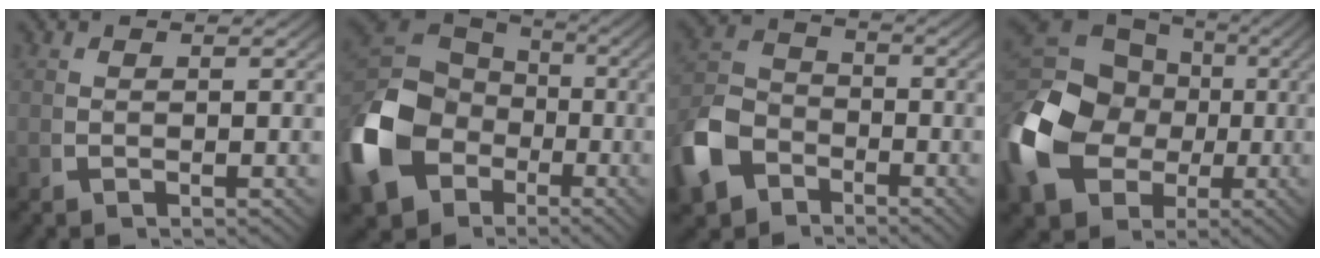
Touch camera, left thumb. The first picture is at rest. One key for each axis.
{"total": 13.5, "fx": -2.1, "fy": 10.5, "fz": 8.3, "tx": -0.196, "ty": -0.036, "tz": -0.017}
{"total": 8.5, "fx": -3.7, "fy": 6.6, "fz": 3.9, "tx": -0.089, "ty": -0.026, "tz": -0.059}
{"total": 14.8, "fx": -0.6, "fy": 11.8, "fz": 9.0, "tx": -0.230, "ty": -0.048, "tz": 0.014}